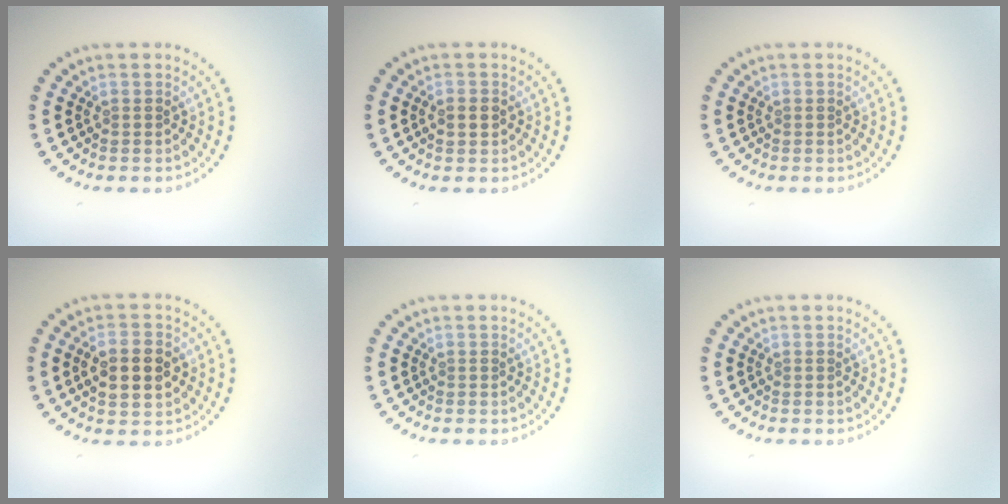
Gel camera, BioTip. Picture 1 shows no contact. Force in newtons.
{"total": 2.1, "press": 2.1, "slide": 0.2}
{"total": 0.0}
{"total": 4.6, "press": 4.6, "slide": 0.2}
{"total": 0.0}
{"total": 0.0}